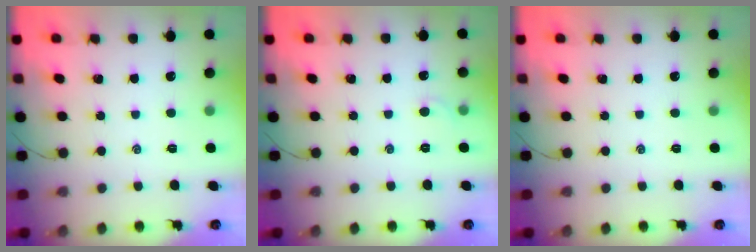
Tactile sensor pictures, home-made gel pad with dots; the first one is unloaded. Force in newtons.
{"total": 2.7, "press": 2.5, "slide": 0.9}
{"total": 0.0}